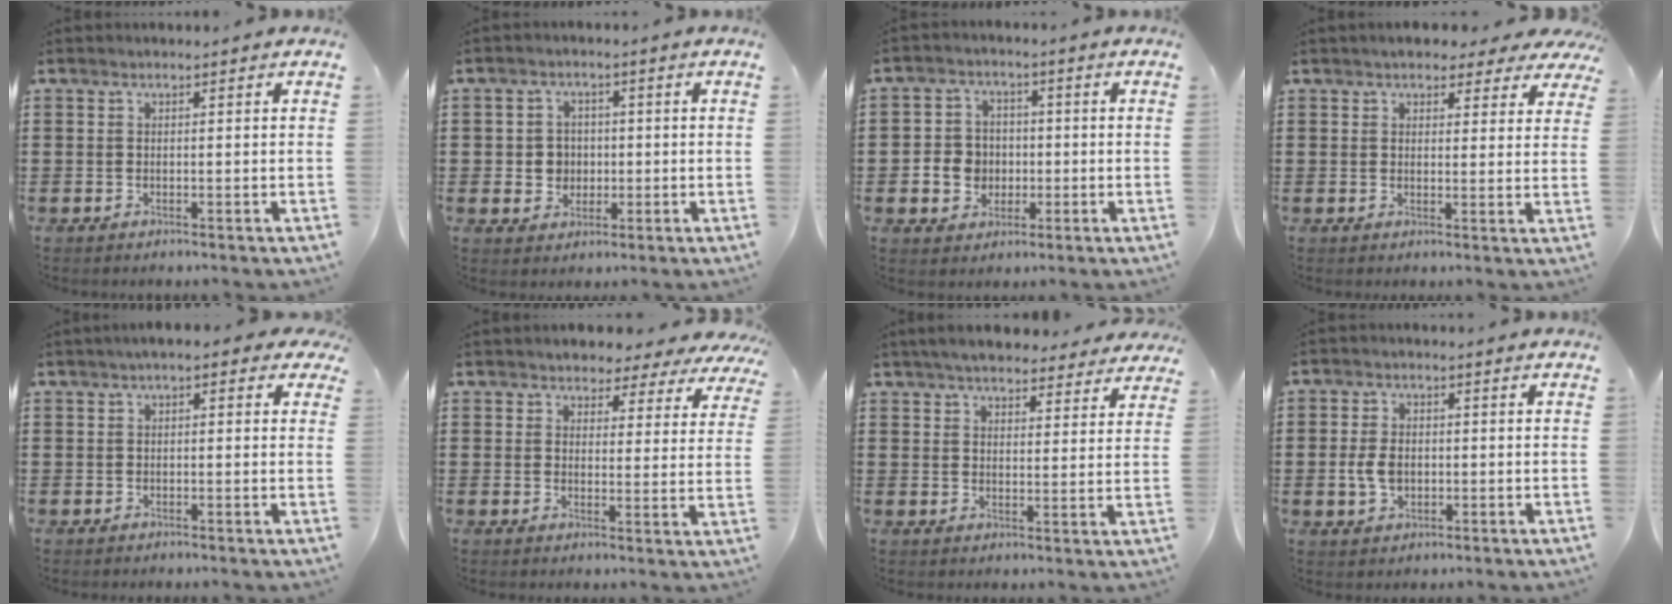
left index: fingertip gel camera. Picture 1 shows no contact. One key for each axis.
{"total": 3.7, "fx": -0.2, "fy": 3.5, "fz": 1.3, "tx": -0.030, "ty": 0.006, "tz": -0.009}
{"total": 4.9, "fx": -0.8, "fy": 4.6, "fz": 1.6, "tx": -0.044, "ty": 0.013, "tz": -0.014}
{"total": 3.6, "fx": 3.1, "fy": 1.4, "fz": 1.1, "tx": -0.026, "ty": -0.003, "tz": 0.056}
{"total": 1.5, "fx": -0.6, "fy": 0.9, "fz": 1.1, "tx": -0.024, "ty": 0.008, "tz": -0.015}
{"total": 3.5, "fx": 3.2, "fy": 1.4, "fz": 0.3, "tx": -0.020, "ty": -0.017, "tz": 0.051}
{"total": 5.3, "fx": 5.0, "fy": 1.0, "fz": 1.4, "tx": -0.045, "ty": -0.011, "tz": 0.092}
{"total": 4.3, "fx": -0.5, "fy": 2.9, "fz": 3.1, "tx": -0.075, "ty": 0.003, "tz": -0.013}